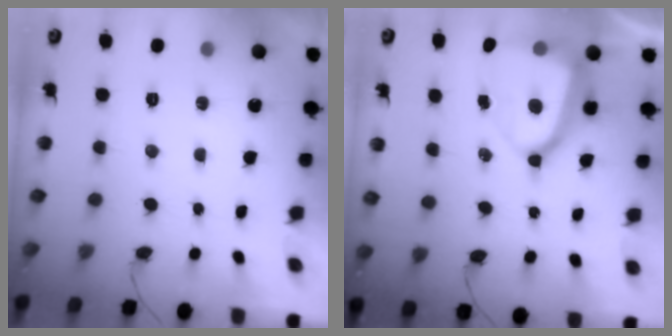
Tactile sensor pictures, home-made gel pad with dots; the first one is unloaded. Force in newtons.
{"total": 14.1, "press": 14.0, "slide": 1.5}